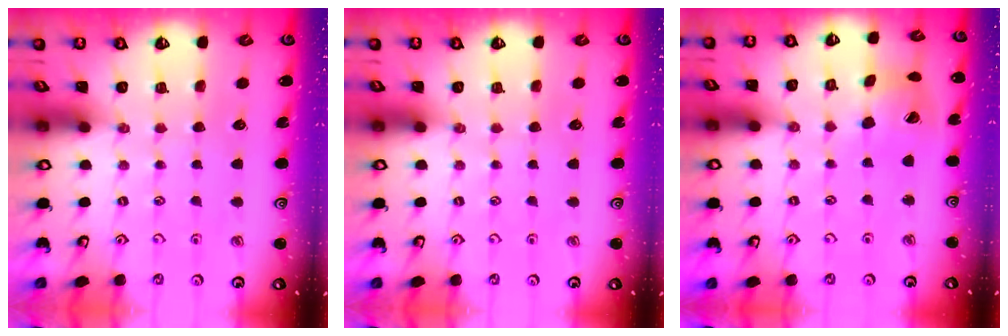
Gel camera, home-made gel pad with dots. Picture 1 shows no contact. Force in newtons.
{"total": 0.0}
{"total": 12.0, "press": 11.9, "slide": 1.6}